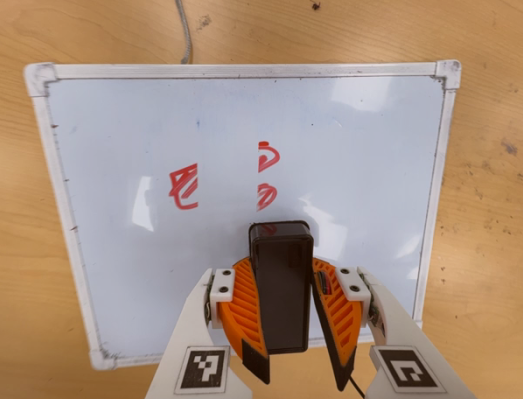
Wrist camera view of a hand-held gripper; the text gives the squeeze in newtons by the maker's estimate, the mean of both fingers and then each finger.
{"total": 10.7, "left": 10.1, "right": 11.3}